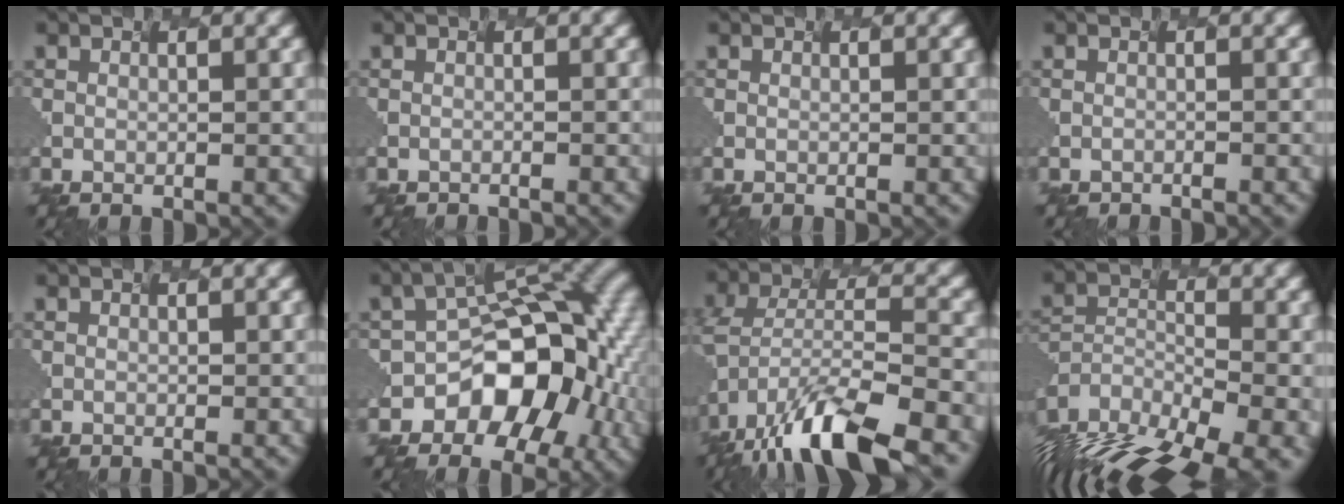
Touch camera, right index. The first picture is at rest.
{"total": 0.6, "force": [-0.5, 0.2, 0.2], "torque": [0.010, 0.000, -0.007]}
{"total": 0.0}
{"total": 0.8, "force": [-0.8, 0.1, -0.2], "torque": [0.011, -0.003, -0.010]}
{"total": 0.0}
{"total": 10.9, "force": [-4.1, 7.4, 6.9], "torque": [-0.084, -0.001, -0.065]}
{"total": 11.1, "force": [-8.2, 3.1, 6.8], "torque": [-0.143, -0.006, -0.146]}
{"total": 12.8, "force": [-9.9, 4.4, 6.7], "torque": [-0.131, -0.001, -0.143]}